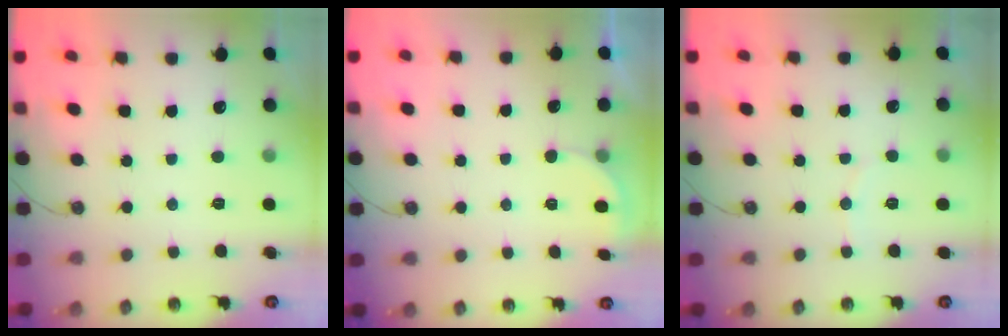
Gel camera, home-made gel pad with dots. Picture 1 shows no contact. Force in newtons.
{"total": 2.1, "press": 2.1, "slide": 0.6}
{"total": 4.4, "press": 4.1, "slide": 1.5}